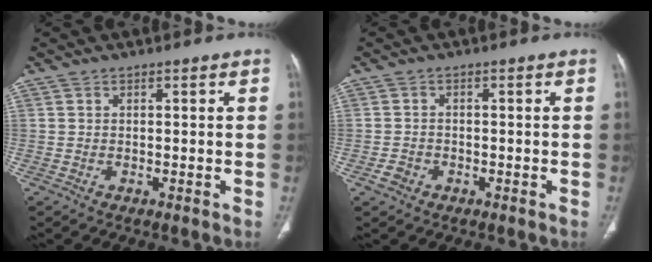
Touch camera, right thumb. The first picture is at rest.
{"total": 2.2, "force": [-1.1, 1.7, 0.8], "torque": [-0.013, 0.009, -0.018]}